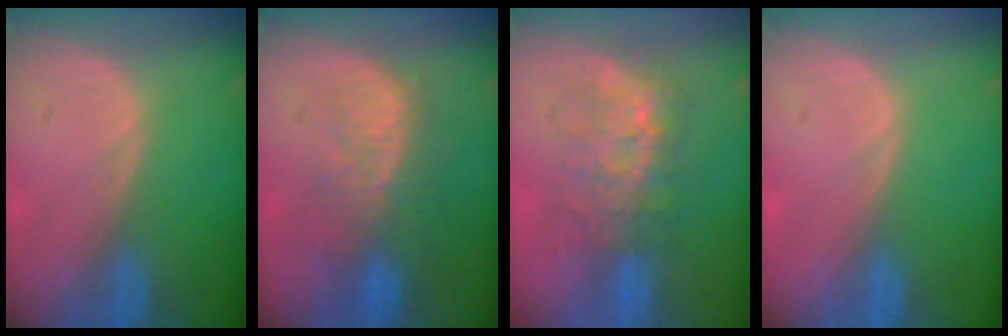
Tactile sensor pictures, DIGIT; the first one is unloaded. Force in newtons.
{"total": 10.1, "press": 8.5, "slide": 5.6}
{"total": 7.7, "press": 7.5, "slide": 1.6}
{"total": 0.0}